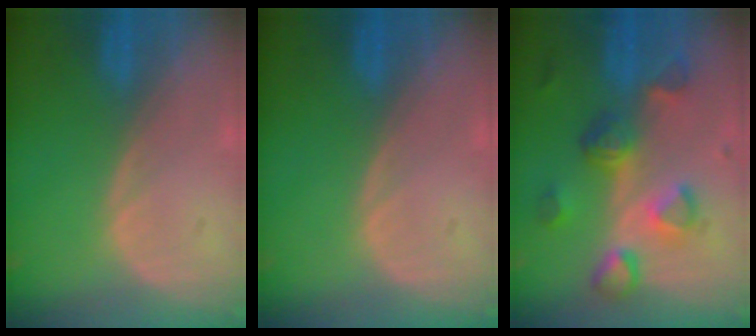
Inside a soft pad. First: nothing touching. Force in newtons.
{"total": 0.0}
{"total": 8.0, "press": 7.3, "slide": 3.1}